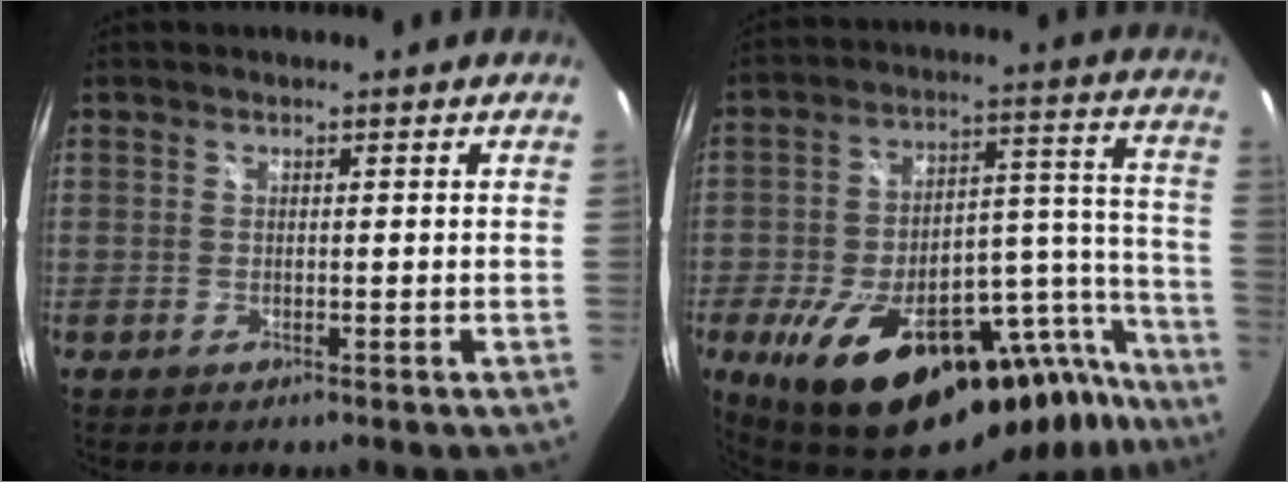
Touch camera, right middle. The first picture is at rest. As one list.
[{"total": 29.8, "force": [-20.8, 10.8, 18.5], "torque": [-0.247, 0.022, -0.290]}]